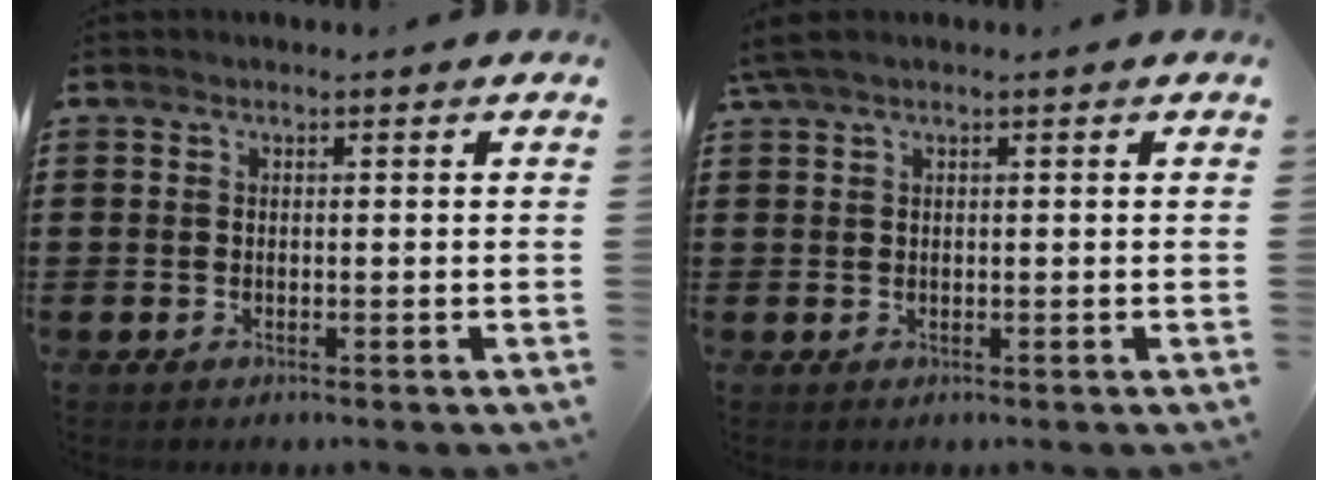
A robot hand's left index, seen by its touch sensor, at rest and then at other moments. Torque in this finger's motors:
{"motor_torque": [0.54, -0.60, 0.45, 0.20]}